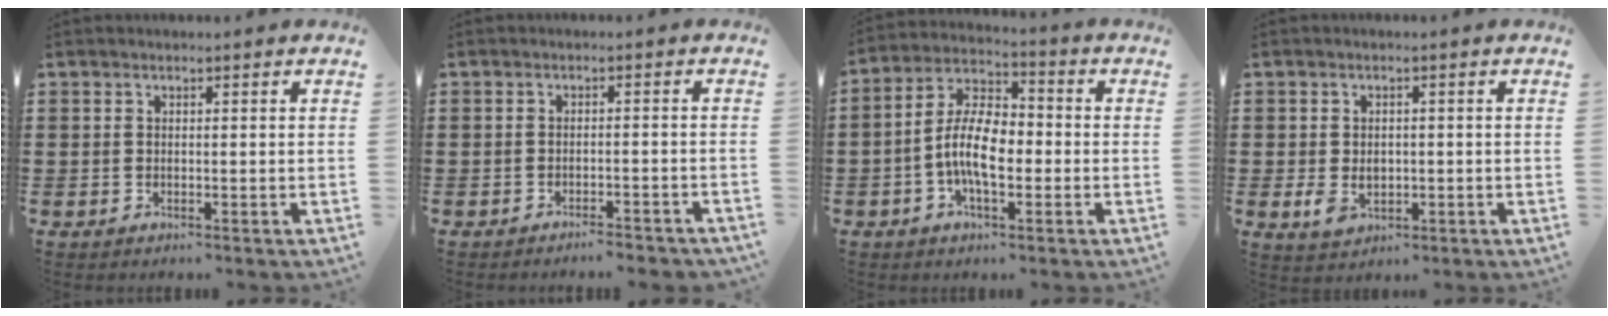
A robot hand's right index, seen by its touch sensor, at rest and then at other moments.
{"total": 2.1, "force": [-2.1, 0.0, 0.5], "torque": [-0.012, -0.001, -0.043]}
{"total": 9.3, "force": [-2.0, 4.5, 7.8], "torque": [-0.178, 0.001, -0.043]}
{"total": 3.1, "force": [-0.4, 2.3, 2.0], "torque": [-0.041, 0.004, -0.008]}